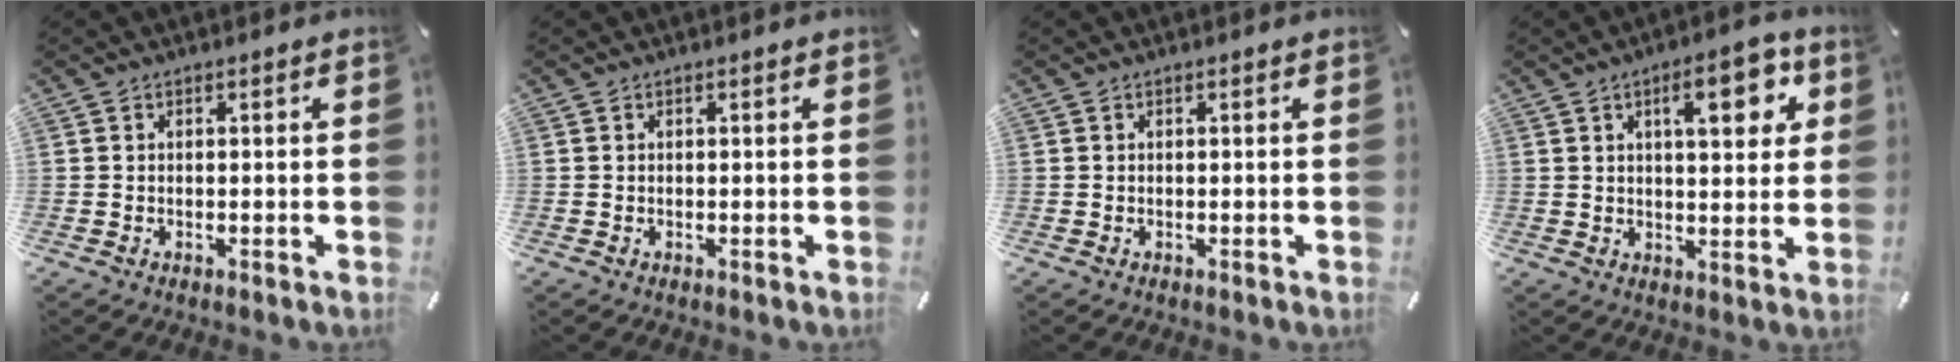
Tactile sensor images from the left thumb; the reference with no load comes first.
{"total": 0.0}
{"total": 0.0}
{"total": 10.4, "force": [4.3, 4.1, 8.6], "torque": [-0.116, -0.011, 0.063]}